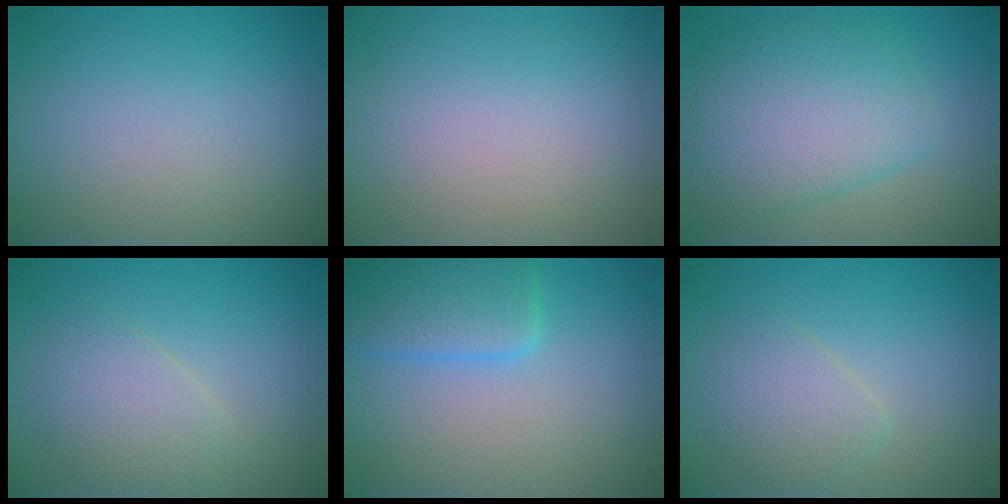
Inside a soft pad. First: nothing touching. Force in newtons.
{"total": 0.0}
{"total": 6.8, "press": 6.8, "slide": 0.2}
{"total": 3.0, "press": 3.0, "slide": 0.0}
{"total": 4.5, "press": 4.5, "slide": 0.1}
{"total": 2.6, "press": 2.6, "slide": 0.0}